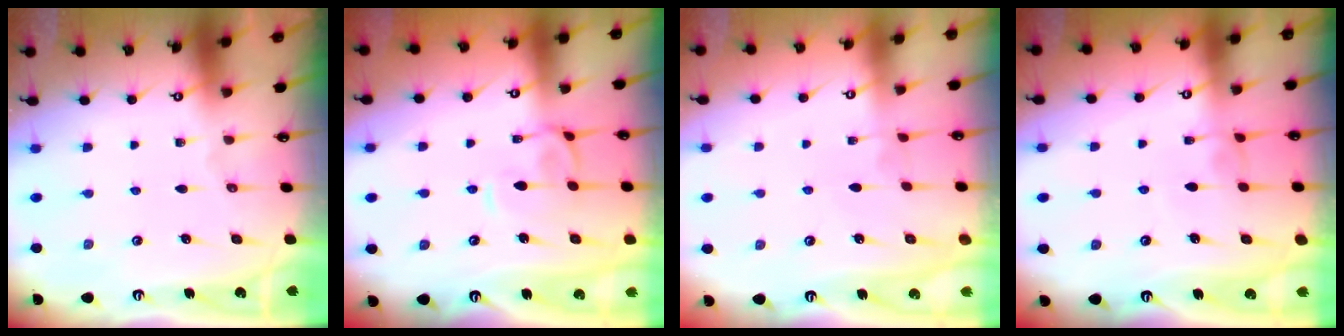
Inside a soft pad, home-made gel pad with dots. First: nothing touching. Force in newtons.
{"total": 0.7, "press": 0.1, "slide": 0.7}
{"total": 4.0, "press": 4.0, "slide": 0.2}
{"total": 1.8, "press": 1.7, "slide": 0.5}